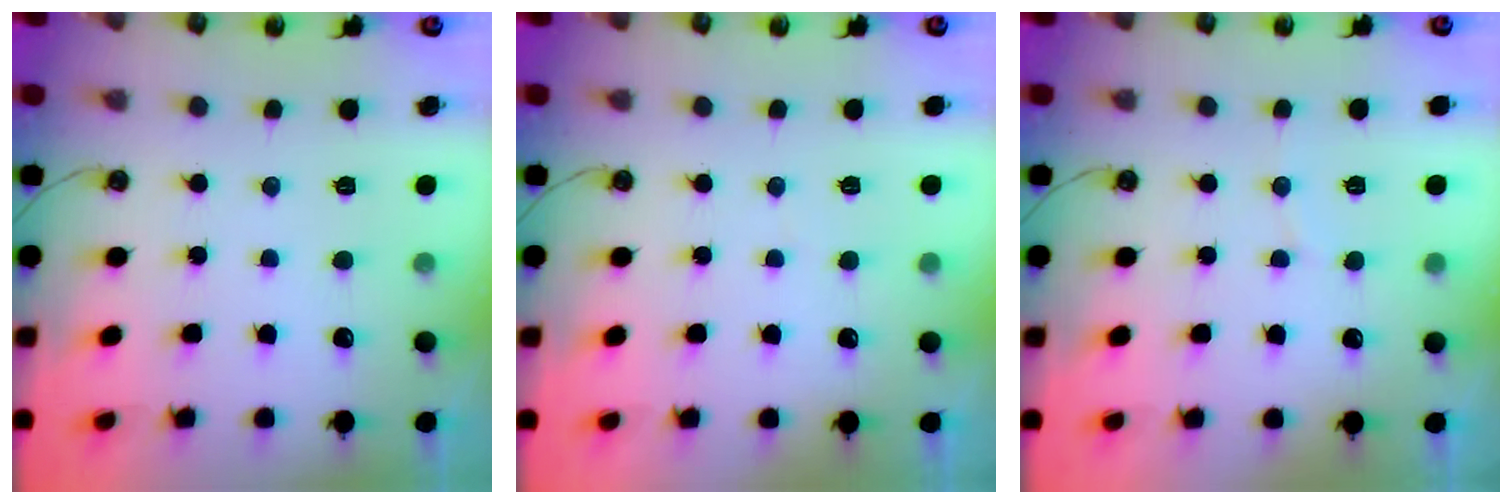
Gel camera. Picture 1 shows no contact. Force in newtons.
{"total": 1.4, "press": 1.3, "slide": 0.1}
{"total": 2.7, "press": 2.4, "slide": 1.2}